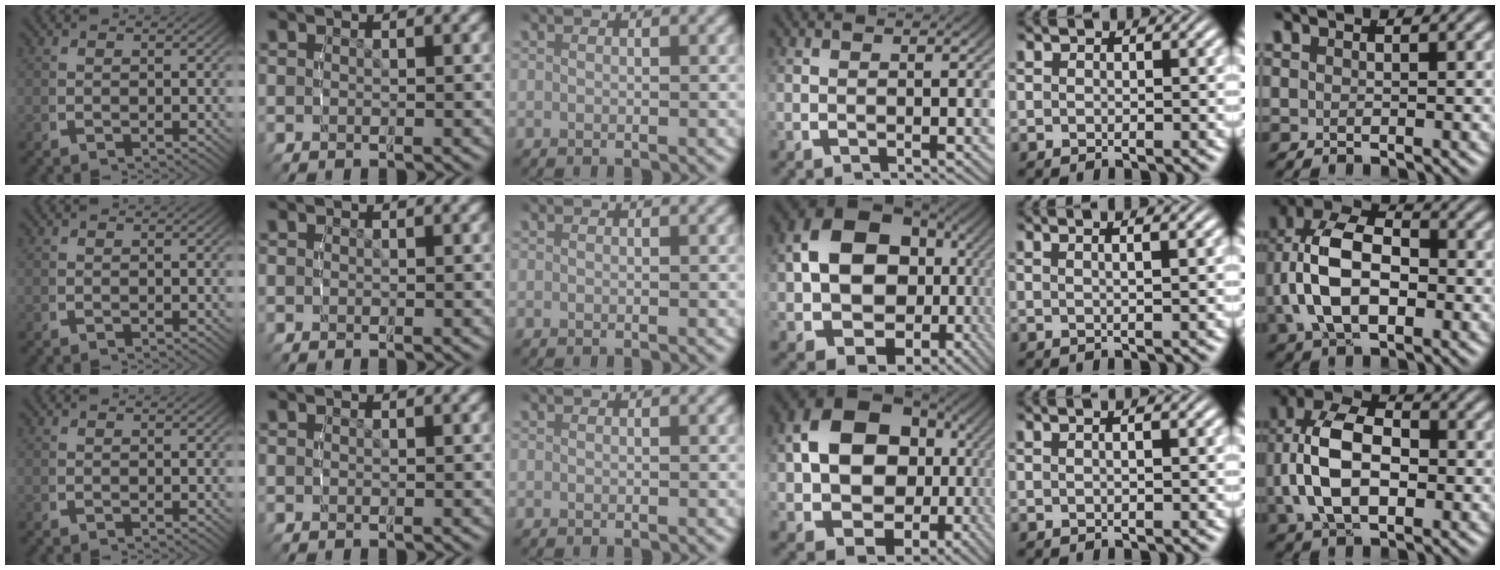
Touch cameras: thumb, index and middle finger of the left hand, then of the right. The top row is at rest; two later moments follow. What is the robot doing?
{"motion": "lift_and_place", "object": "cloth"}